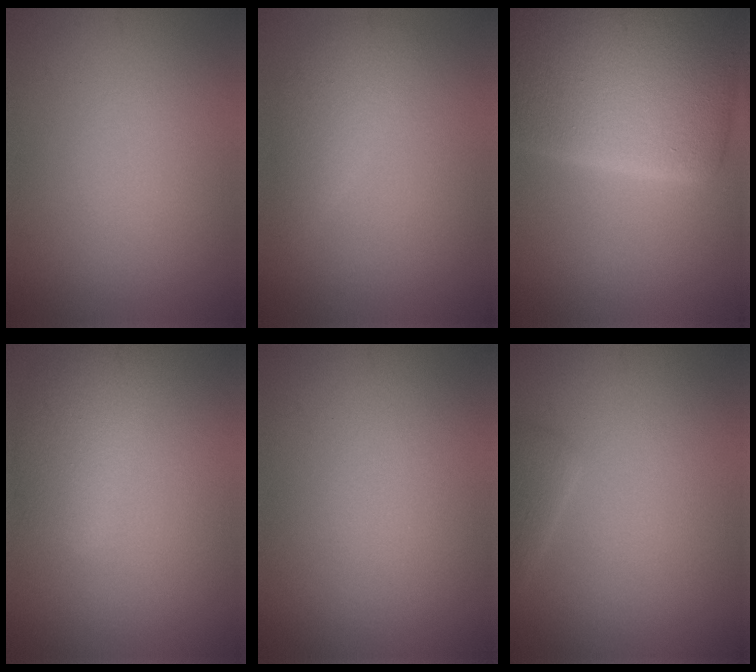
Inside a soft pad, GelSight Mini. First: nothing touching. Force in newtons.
{"total": 2.5, "press": 2.5, "slide": 0.2}
{"total": 14.3, "press": 14.2, "slide": 0.8}
{"total": 3.3, "press": 3.3, "slide": 0.2}
{"total": 0.0}
{"total": 1.6, "press": 1.6, "slide": 0.1}